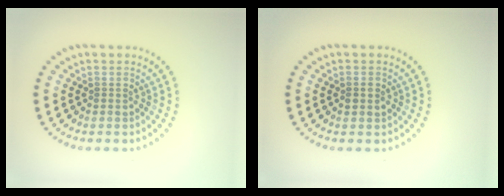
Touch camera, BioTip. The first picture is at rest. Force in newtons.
{"total": 1.1, "press": 1.1, "slide": 0.2}